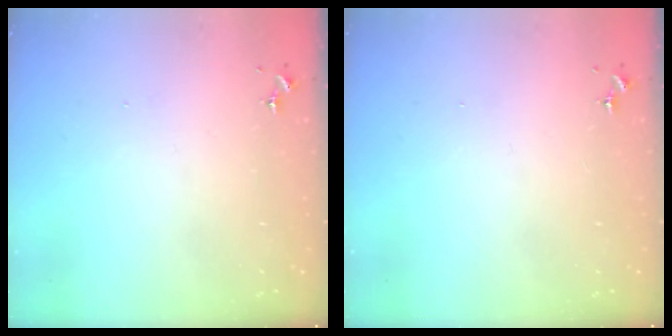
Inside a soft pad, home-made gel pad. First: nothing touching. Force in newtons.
{"total": 0.0}